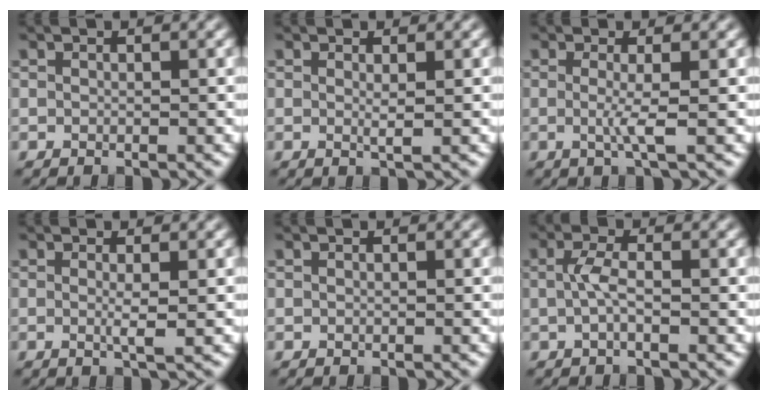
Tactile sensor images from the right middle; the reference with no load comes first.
{"total": 0.9, "force": [0.2, 0.0, 0.8], "torque": [-0.016, -0.004, 0.002]}
{"total": 2.0, "force": [-0.2, 0.2, 2.0], "torque": [-0.044, -0.008, -0.006]}
{"total": 1.6, "force": [0.0, 0.1, 1.6], "torque": [-0.030, -0.004, -0.003]}
{"total": 0.0}
{"total": 1.8, "force": [-0.2, 0.5, 1.7], "torque": [-0.039, 0.004, -0.006]}